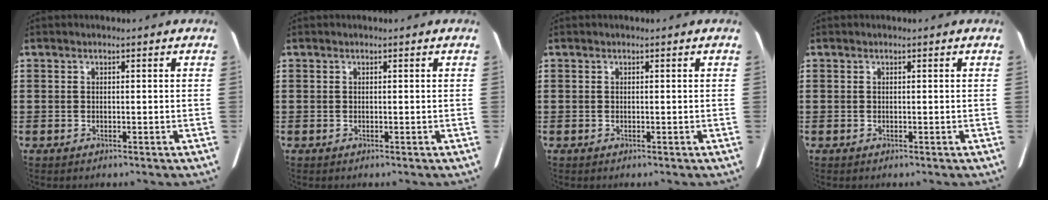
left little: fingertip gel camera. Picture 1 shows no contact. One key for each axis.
{"total": 0.0}
{"total": 0.0}
{"total": 0.0}